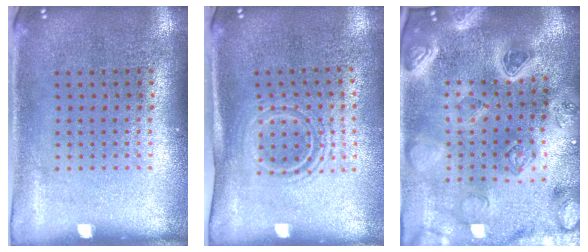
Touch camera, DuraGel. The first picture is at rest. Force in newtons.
{"total": 1.5, "press": 1.1, "slide": 1.0}
{"total": 4.0, "press": 3.7, "slide": 1.6}